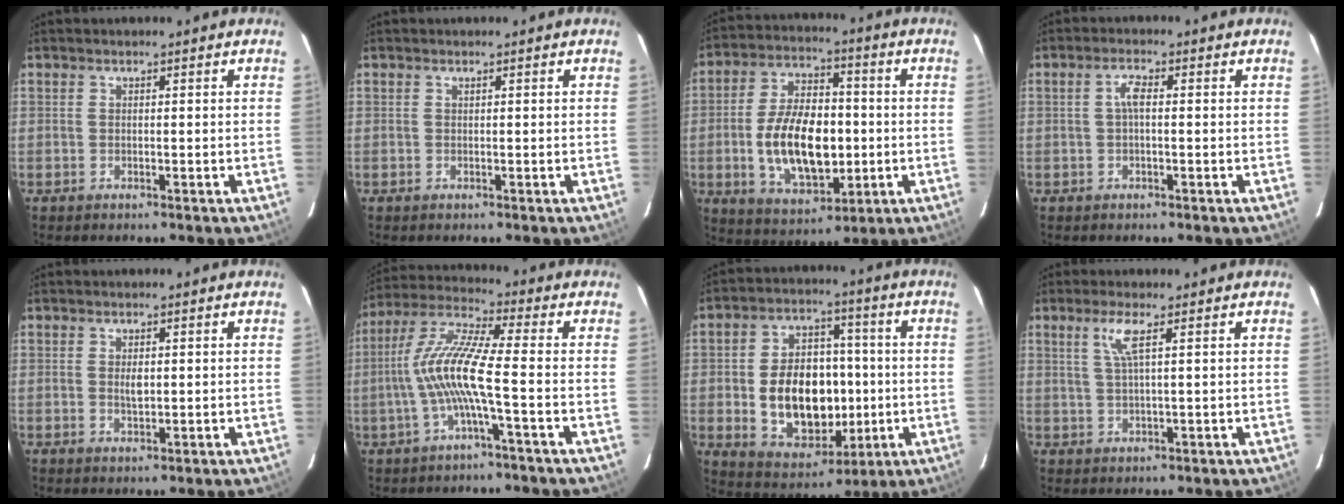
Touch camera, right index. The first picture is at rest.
{"total": 0.0}
{"total": 16.1, "force": [-2.1, 8.8, 13.3], "torque": [-0.260, 0.008, -0.024]}
{"total": 2.3, "force": [0.0, 0.7, 2.2], "torque": [-0.047, 0.008, 0.001]}
{"total": 2.1, "force": [0.2, 1.2, 1.8], "torque": [-0.030, 0.000, 0.005]}
{"total": 10.8, "force": [-2.2, 0.3, 10.5], "torque": [-0.218, 0.008, -0.044]}
{"total": 16.5, "force": [-1.7, 11.4, 11.9], "torque": [-0.235, 0.019, -0.001]}
{"total": 3.8, "force": [1.7, 0.0, 3.4], "torque": [-0.072, 0.000, 0.037]}